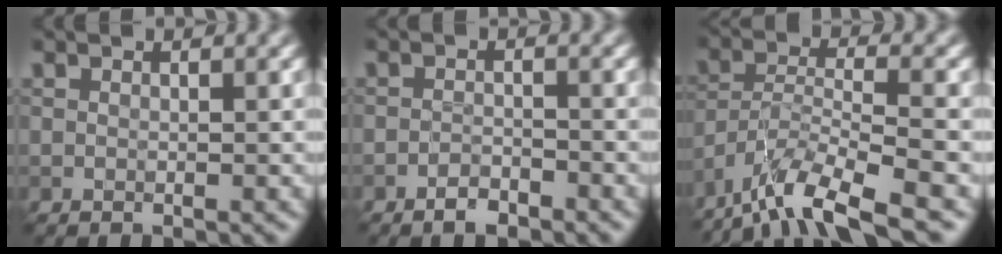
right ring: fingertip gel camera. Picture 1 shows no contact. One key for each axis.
{"total": 1.8, "fx": -1.5, "fy": 0.5, "fz": 0.8, "tx": -0.012, "ty": 0.002, "tz": -0.031}
{"total": 8.5, "fx": -7.0, "fy": 1.4, "fz": 4.7, "tx": -0.082, "ty": 0.000, "tz": -0.135}